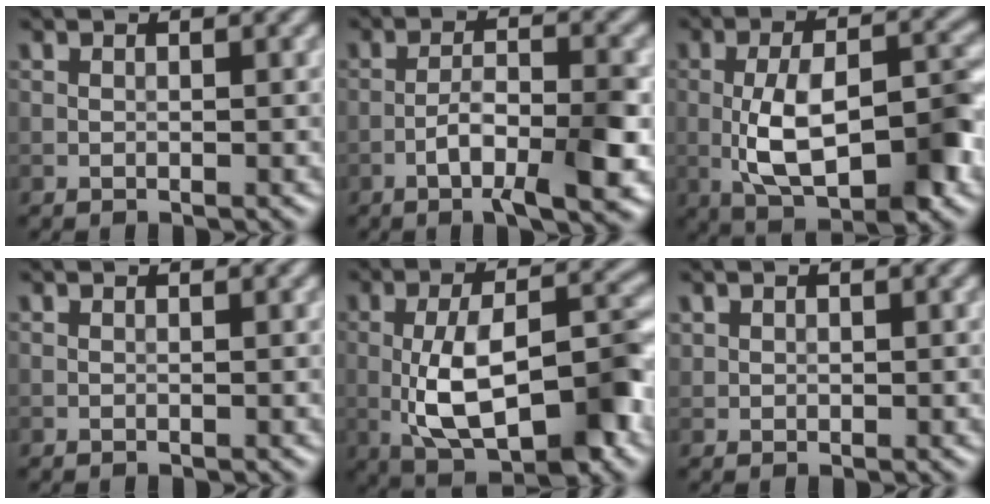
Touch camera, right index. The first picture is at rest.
{"total": 6.7, "force": [-3.1, 1.8, 5.7], "torque": [-0.097, 0.007, -0.049]}
{"total": 9.4, "force": [-2.4, 4.1, 8.2], "torque": [-0.140, 0.004, -0.042]}
{"total": 0.0}
{"total": 10.5, "force": [-2.6, 4.6, 9.1], "torque": [-0.156, 0.003, -0.045]}
{"total": 0.7, "force": [0.4, 0.5, 0.0], "torque": [-0.001, -0.003, 0.010]}